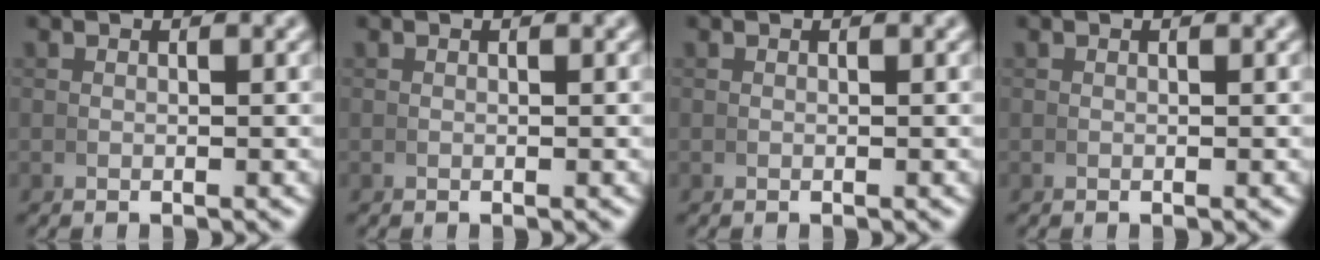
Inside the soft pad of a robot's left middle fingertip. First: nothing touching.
{"total": 0.0}
{"total": 0.0}
{"total": 0.0}